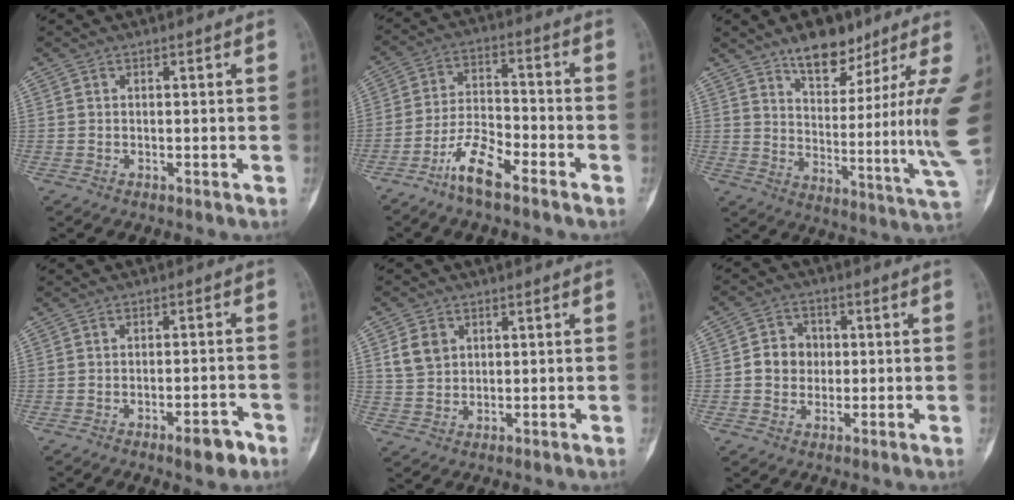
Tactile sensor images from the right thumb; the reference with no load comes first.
{"total": 8.7, "force": [-5.9, 2.6, 5.9], "torque": [-0.115, 0.036, -0.117]}
{"total": 16.1, "force": [8.2, 3.7, 13.3], "torque": [-0.176, -0.062, 0.133]}
{"total": 4.9, "force": [-3.0, 1.5, 3.5], "torque": [-0.038, 0.013, -0.041]}
{"total": 5.0, "force": [1.9, 3.9, 2.6], "torque": [-0.035, -0.004, 0.039]}
{"total": 6.1, "force": [0.0, 5.4, 2.8], "torque": [-0.015, 0.011, -0.007]}